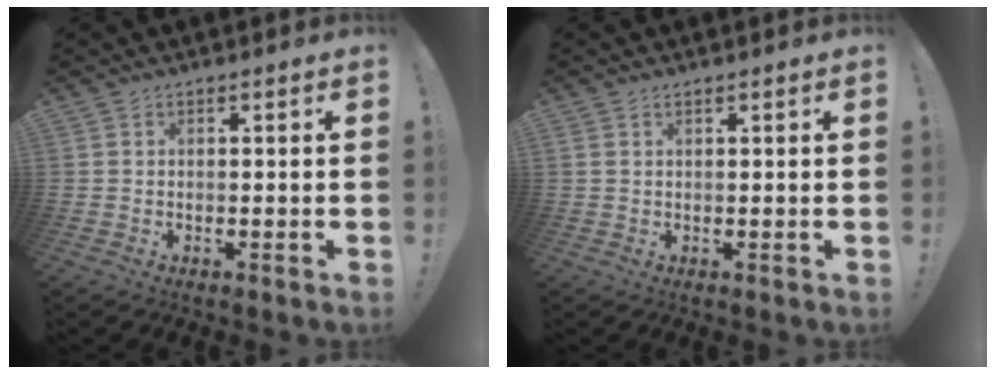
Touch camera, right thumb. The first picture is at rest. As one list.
[{"total": 1.0, "force": [0.7, 0.4, 0.5], "torque": [-0.008, -0.001, 0.013]}]